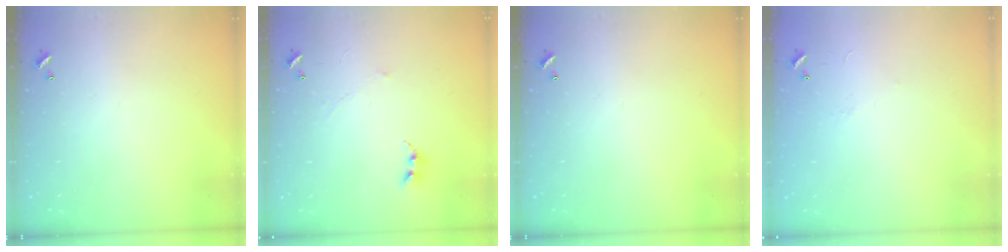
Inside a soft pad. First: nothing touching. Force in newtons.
{"total": 0.9, "press": 0.8, "slide": 0.5}
{"total": 0.0}
{"total": 7.1, "press": 7.0, "slide": 0.7}